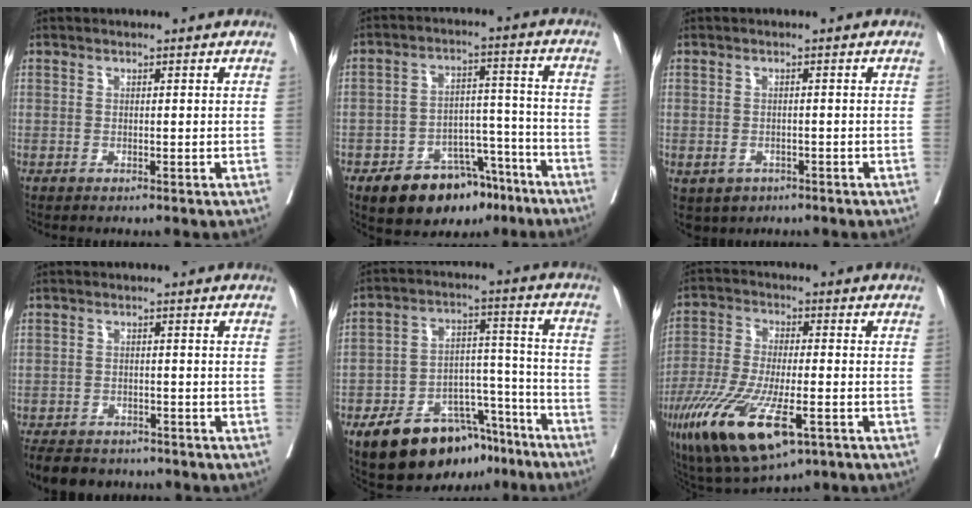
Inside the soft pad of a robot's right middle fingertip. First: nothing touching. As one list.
[{"total": 12.4, "force": [-8.5, 6.2, 6.6], "torque": [-0.083, 0.027, -0.125]}, {"total": 5.2, "force": [-2.7, 4.2, 1.5], "torque": [-0.026, 0.000, -0.034]}, {"total": 8.9, "force": [-7.5, 3.9, 2.8], "torque": [-0.049, -0.008, -0.107]}, {"total": 16.8, "force": [-11.5, 7.9, 9.4], "torque": [-0.136, 0.034, -0.177]}, {"total": 17.0, "force": [-8.2, 5.2, 14.0], "torque": [-0.290, -0.037, -0.137]}]